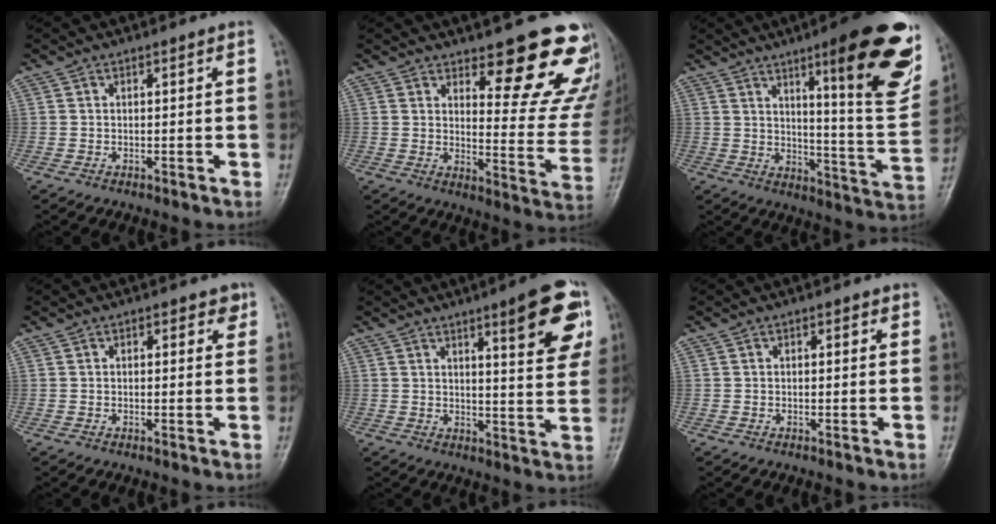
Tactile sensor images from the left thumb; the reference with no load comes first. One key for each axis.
{"total": 18.0, "fx": 12.8, "fy": 5.8, "fz": 11.2, "tx": -0.090, "ty": -0.102, "tz": 0.158}
{"total": 23.8, "fx": 11.8, "fy": 4.5, "fz": 20.1, "tx": -0.232, "ty": -0.054, "tz": 0.167}
{"total": 2.5, "fx": 1.1, "fy": 1.5, "fz": 1.7, "tx": -0.002, "ty": -0.001, "tz": 0.009}
{"total": 12.5, "fx": 6.1, "fy": 2.7, "fz": 10.6, "tx": -0.111, "ty": -0.028, "tz": 0.076}
{"total": 1.2, "fx": 0.5, "fy": 0.7, "fz": 0.8, "tx": -0.003, "ty": 0.001, "tz": 0.004}